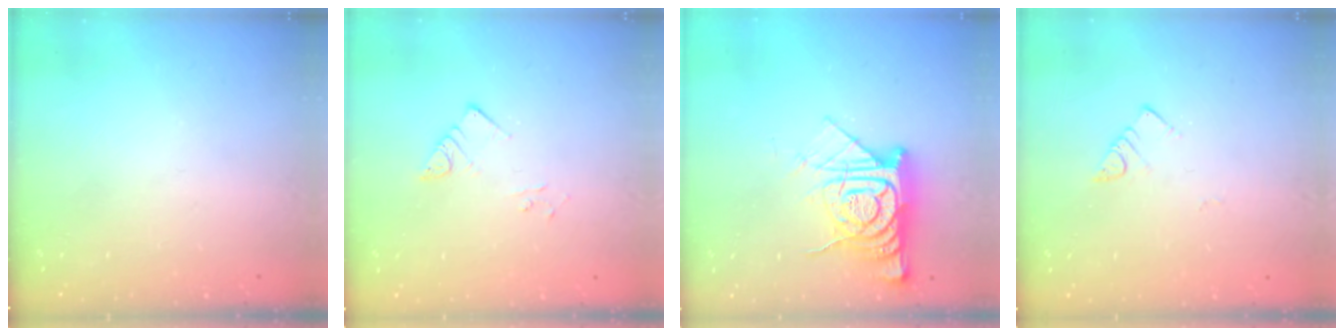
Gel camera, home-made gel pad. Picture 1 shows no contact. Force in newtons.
{"total": 3.7, "press": 3.7, "slide": 0.2}
{"total": 14.6, "press": 14.5, "slide": 1.4}
{"total": 3.0, "press": 3.0, "slide": 0.2}